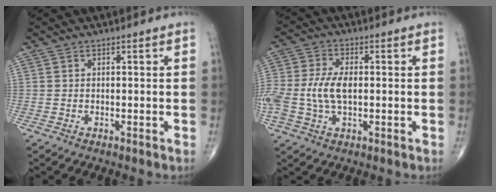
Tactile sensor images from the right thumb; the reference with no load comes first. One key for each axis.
{"total": 9.5, "fx": -0.5, "fy": 5.2, "fz": 8.0, "tx": -0.189, "ty": 0.008, "tz": -0.008}